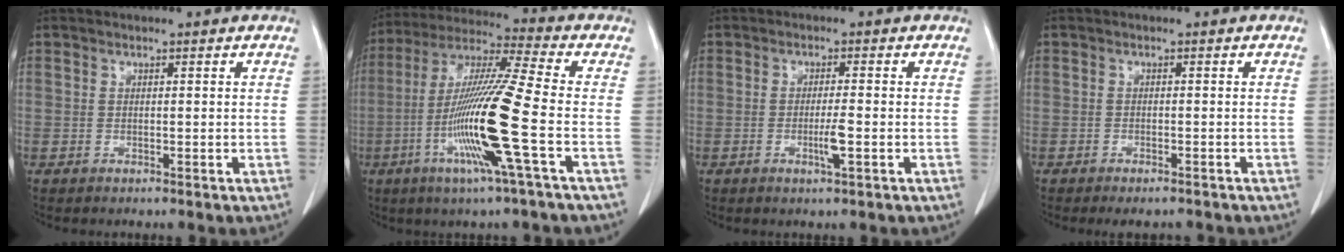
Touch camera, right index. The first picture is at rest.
{"total": 16.4, "force": [-4.5, -1.3, 15.7], "torque": [-0.315, -0.016, -0.097]}
{"total": 3.0, "force": [-0.9, 0.0, 2.9], "torque": [-0.055, -0.005, -0.016]}
{"total": 3.4, "force": [-2.9, 1.1, 1.3], "torque": [-0.012, -0.004, -0.037]}